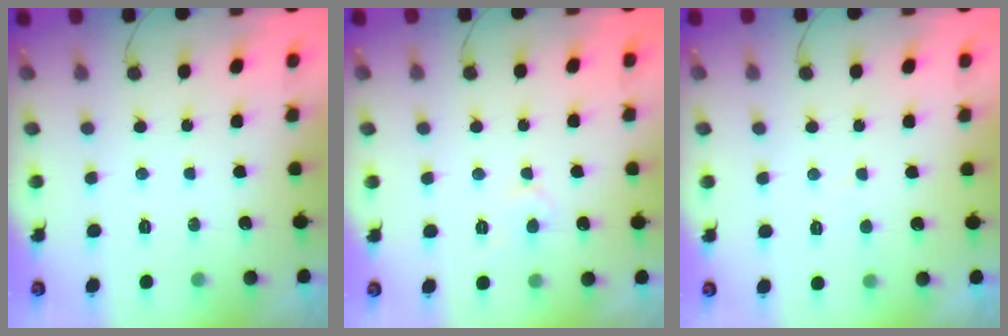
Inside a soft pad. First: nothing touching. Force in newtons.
{"total": 3.8, "press": 3.8, "slide": 0.3}
{"total": 2.2, "press": 2.2, "slide": 0.3}